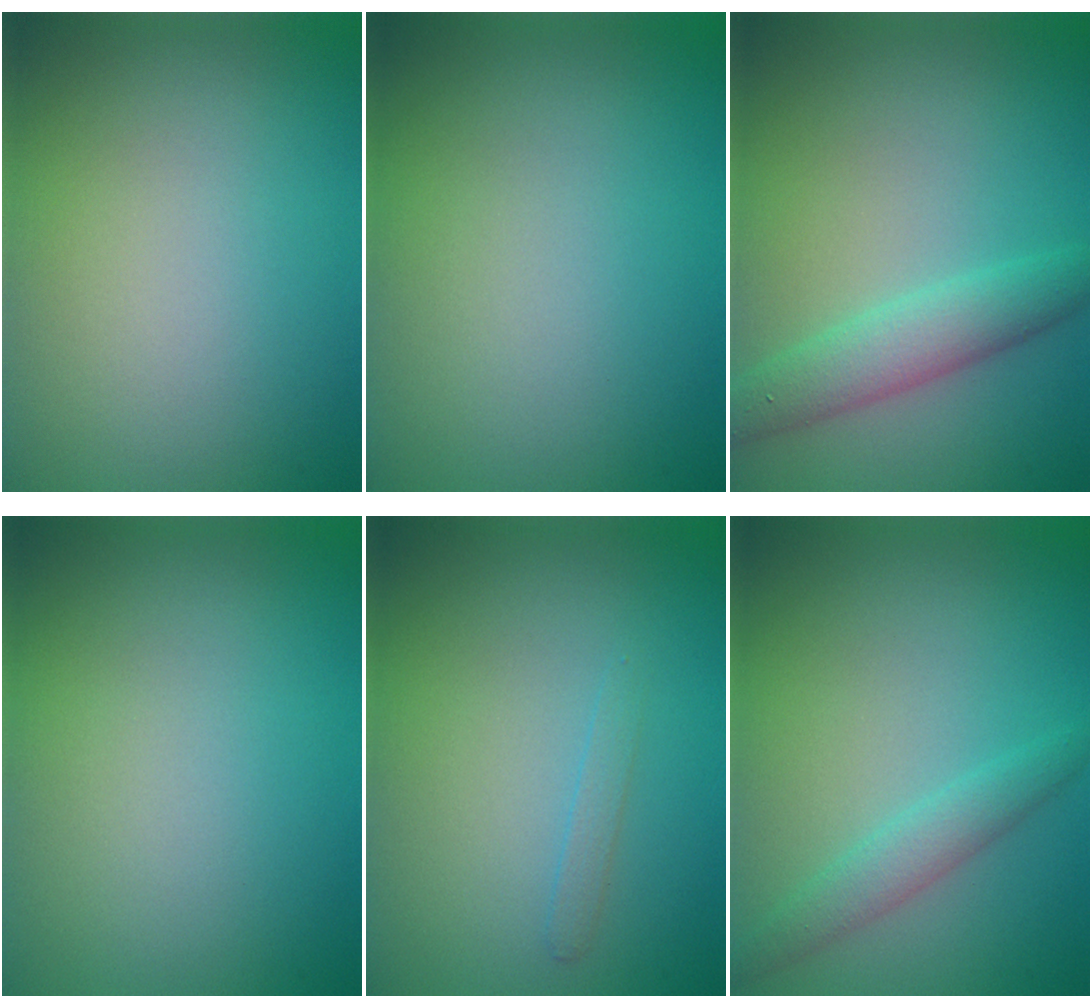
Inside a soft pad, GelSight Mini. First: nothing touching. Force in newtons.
{"total": 0.0}
{"total": 3.6, "press": 3.6, "slide": 0.1}
{"total": 0.0}
{"total": 0.8, "press": 0.8, "slide": 0.0}
{"total": 2.2, "press": 2.2, "slide": 0.1}